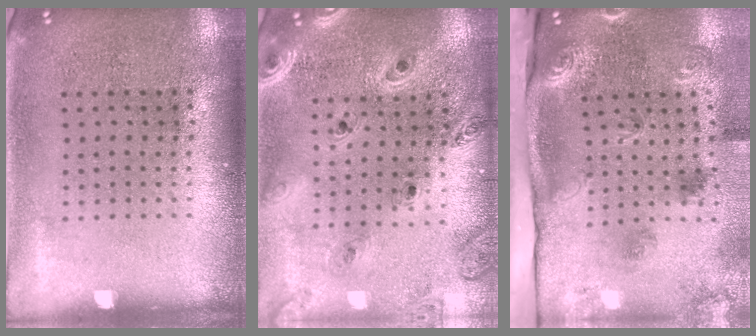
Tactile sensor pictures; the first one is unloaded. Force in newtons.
{"total": 1.3, "press": 1.3, "slide": 0.2}
{"total": 3.2, "press": 2.1, "slide": 2.4}